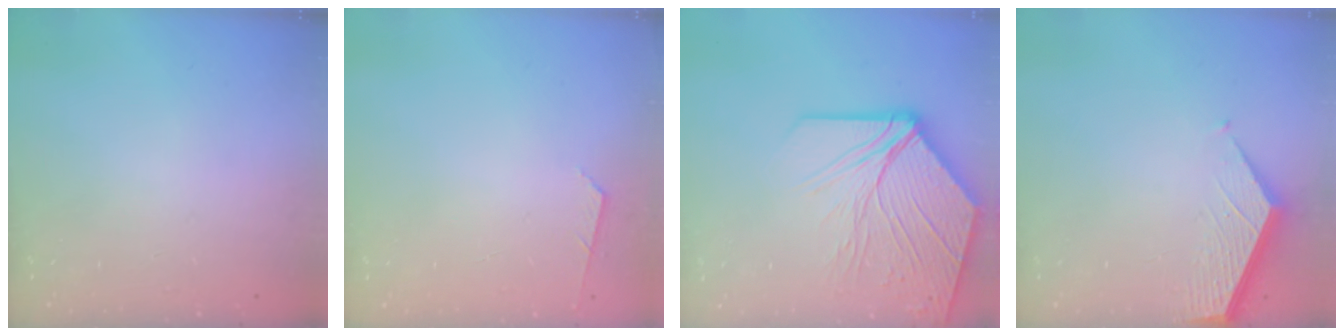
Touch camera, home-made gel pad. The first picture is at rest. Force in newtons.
{"total": 2.6, "press": 2.6, "slide": 0.4}
{"total": 16.7, "press": 16.6, "slide": 1.7}
{"total": 3.7, "press": 3.7, "slide": 0.3}